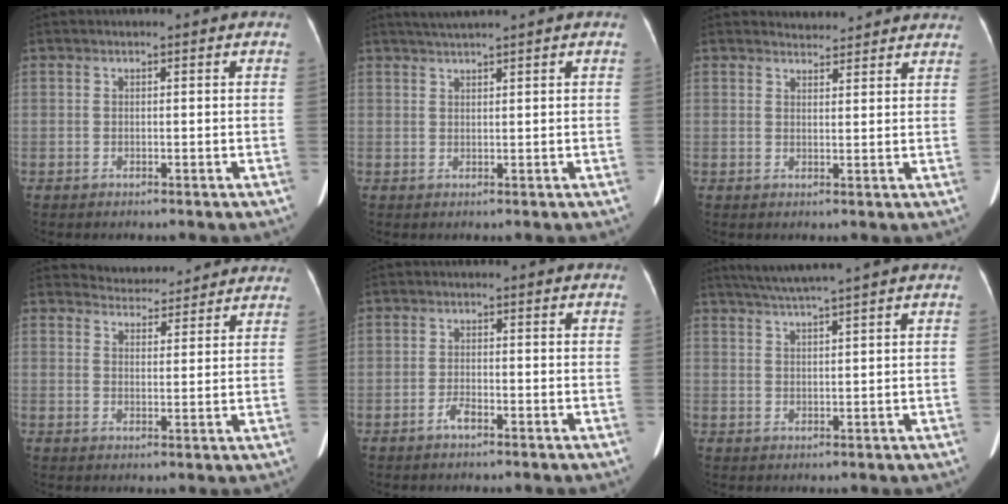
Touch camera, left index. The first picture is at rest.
{"total": 2.9, "force": [2.5, -0.8, 1.3], "torque": [-0.020, 0.017, 0.049]}
{"total": 5.8, "force": [5.7, 1.1, 0.4], "torque": [0.000, 0.014, 0.054]}
{"total": 9.1, "force": [8.8, 2.0, 0.5], "torque": [0.007, 0.015, 0.102]}
{"total": 1.9, "force": [-1.3, 0.4, 1.2], "torque": [-0.027, -0.001, -0.024]}
{"total": 6.4, "force": [5.3, -1.5, 3.3], "torque": [-0.055, 0.018, 0.088]}